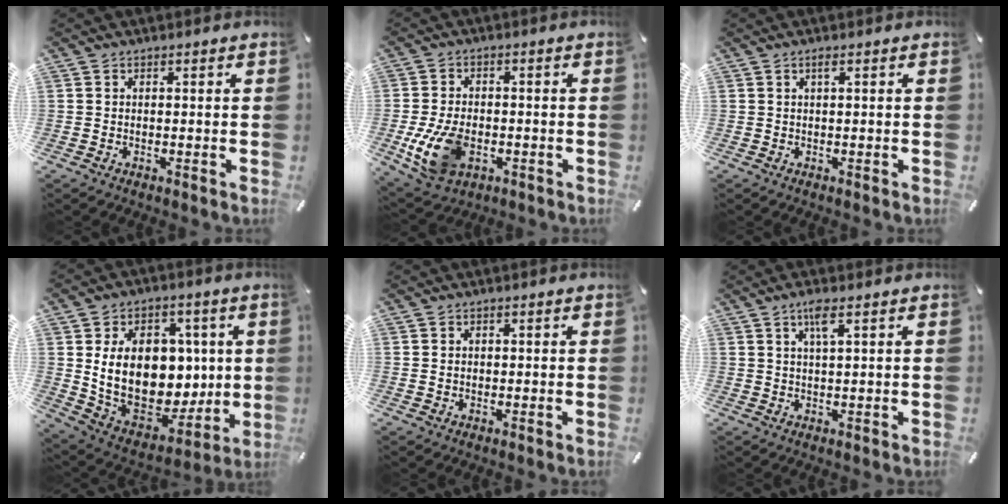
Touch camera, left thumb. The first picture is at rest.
{"total": 11.4, "force": [-2.9, 7.6, 8.0], "torque": [-0.173, 0.000, -0.050]}
{"total": 1.0, "force": [0.3, 0.1, 0.9], "torque": [-0.019, 0.002, 0.005]}
{"total": 21.5, "force": [3.6, 15.7, 14.2], "torque": [-0.255, -0.032, 0.078]}
{"total": 1.1, "force": [0.0, 0.9, 0.5], "torque": [-0.011, 0.006, -0.002]}
{"total": 3.8, "force": [2.0, 0.4, 3.2], "torque": [-0.069, 0.003, 0.032]}